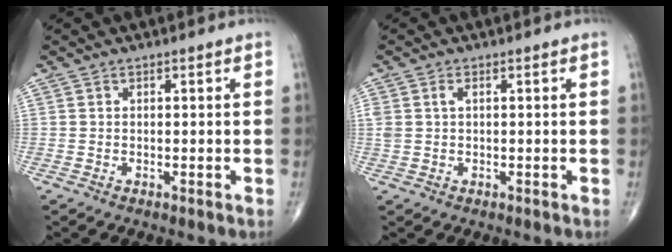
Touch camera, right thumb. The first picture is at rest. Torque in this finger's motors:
{"motor_torque": [0.10, -0.07, 0.32, 0.20, 0.01]}